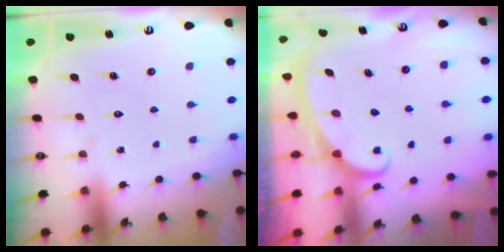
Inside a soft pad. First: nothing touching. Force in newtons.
{"total": 2.4, "press": 2.4, "slide": 0.3}